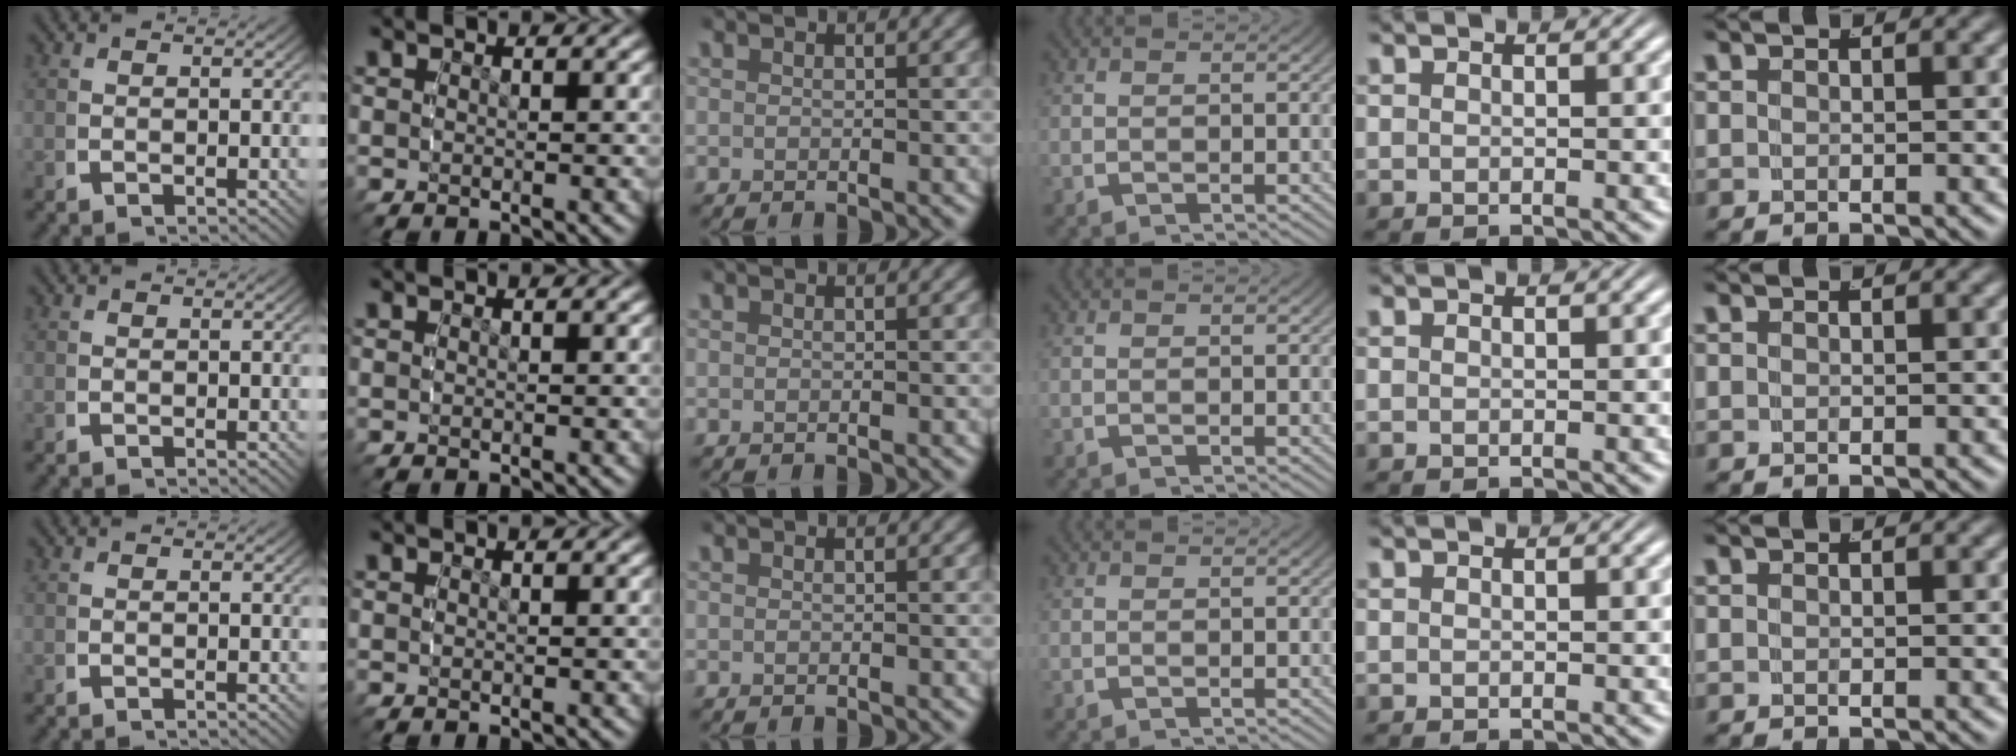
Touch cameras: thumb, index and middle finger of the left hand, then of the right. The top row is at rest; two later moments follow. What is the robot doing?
{"motion": "reach", "object": "photo album"}